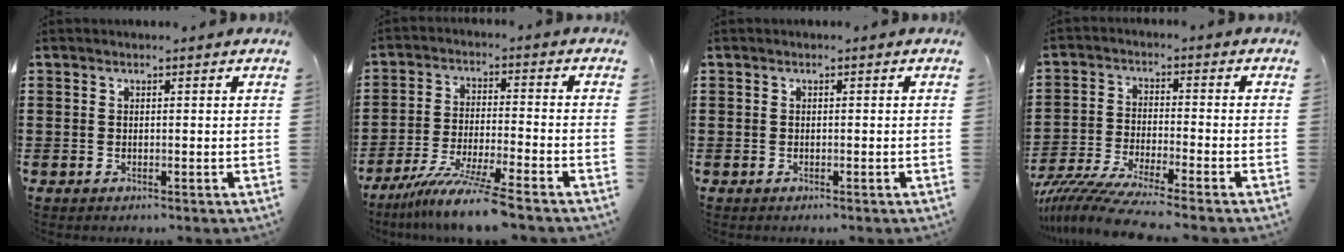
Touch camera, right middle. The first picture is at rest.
{"total": 8.4, "force": [-6.9, -0.6, 4.7], "torque": [-0.094, -0.019, -0.134]}
{"total": 0.0}
{"total": 7.1, "force": [-6.4, -0.1, 3.1], "torque": [-0.077, -0.016, -0.128]}